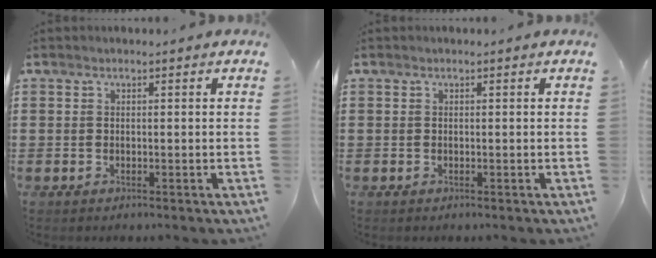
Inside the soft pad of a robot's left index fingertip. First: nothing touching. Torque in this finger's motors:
{"motor_torque": [0.00, 0.00, -0.01, 0.00]}